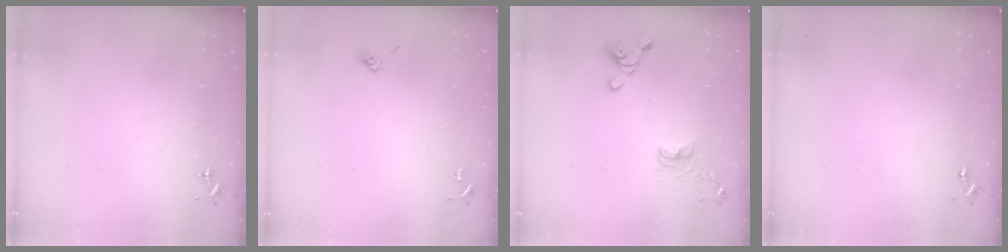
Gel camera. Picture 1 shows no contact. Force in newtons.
{"total": 5.8, "press": 5.8, "slide": 0.5}
{"total": 12.5, "press": 12.3, "slide": 2.0}
{"total": 0.0}